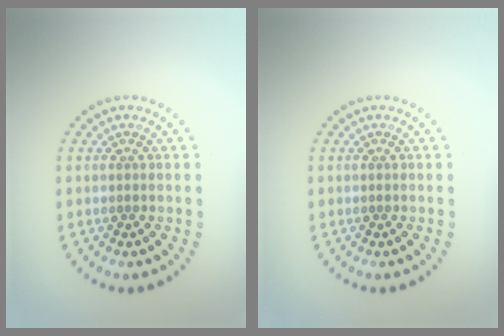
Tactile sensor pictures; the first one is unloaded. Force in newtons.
{"total": 0.0}